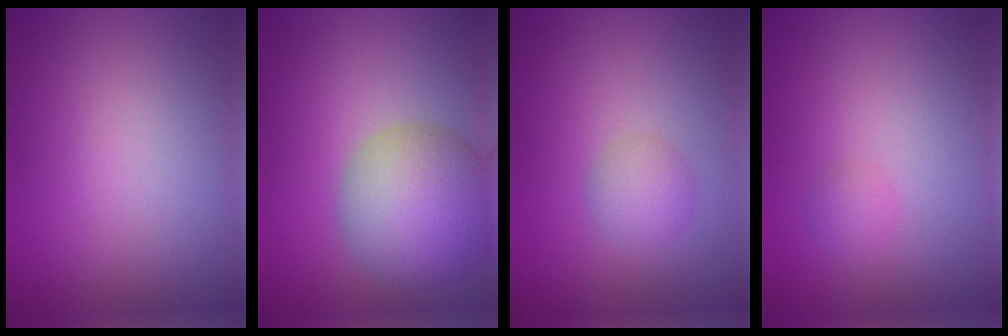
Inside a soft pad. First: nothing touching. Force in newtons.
{"total": 8.8, "press": 8.8, "slide": 0.5}
{"total": 2.2, "press": 2.2, "slide": 0.1}
{"total": 1.0, "press": 1.0, "slide": 0.0}